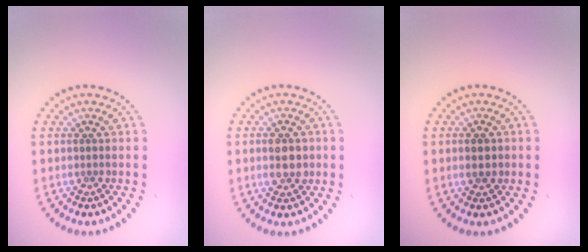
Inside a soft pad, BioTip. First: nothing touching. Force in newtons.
{"total": 2.4, "press": 2.4, "slide": 0.1}
{"total": 2.1, "press": 2.1, "slide": 0.2}